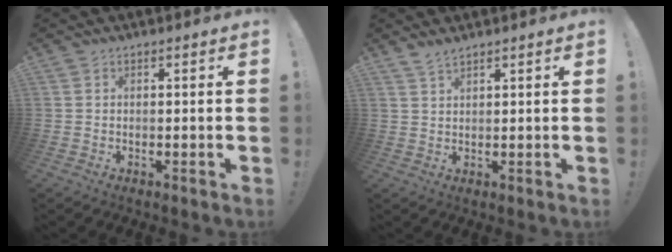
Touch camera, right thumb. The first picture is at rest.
{"total": 2.5, "force": [2.1, 0.4, 1.1], "torque": [-0.024, -0.011, 0.039]}